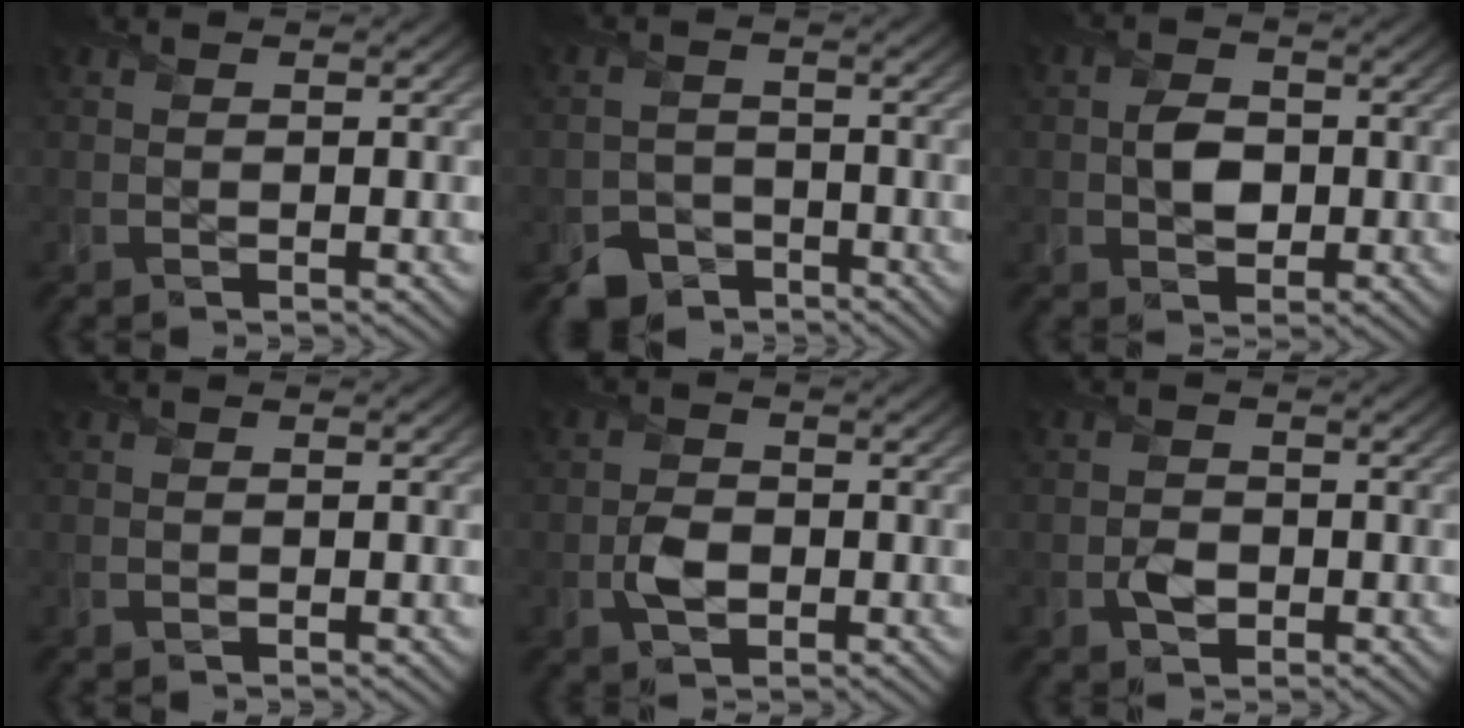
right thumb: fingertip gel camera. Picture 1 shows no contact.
{"total": 4.0, "force": [-3.0, 2.5, 0.7], "torque": [-0.007, -0.004, -0.059]}
{"total": 3.5, "force": [-0.3, 2.8, 2.2], "torque": [-0.045, -0.004, -0.009]}
{"total": 0.0}
{"total": 2.9, "force": [-0.8, 2.1, 1.8], "torque": [-0.034, -0.003, -0.019]}
{"total": 2.0, "force": [-0.8, 1.6, 1.0], "torque": [-0.018, -0.004, -0.018]}